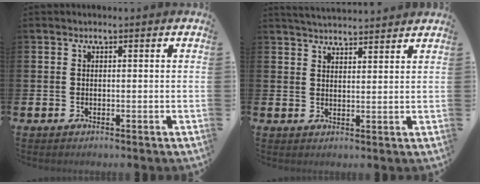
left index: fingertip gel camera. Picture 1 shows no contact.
{"total": 3.7, "force": [3.7, 0.0, 0.0], "torque": [-0.008, -0.020, 0.068]}